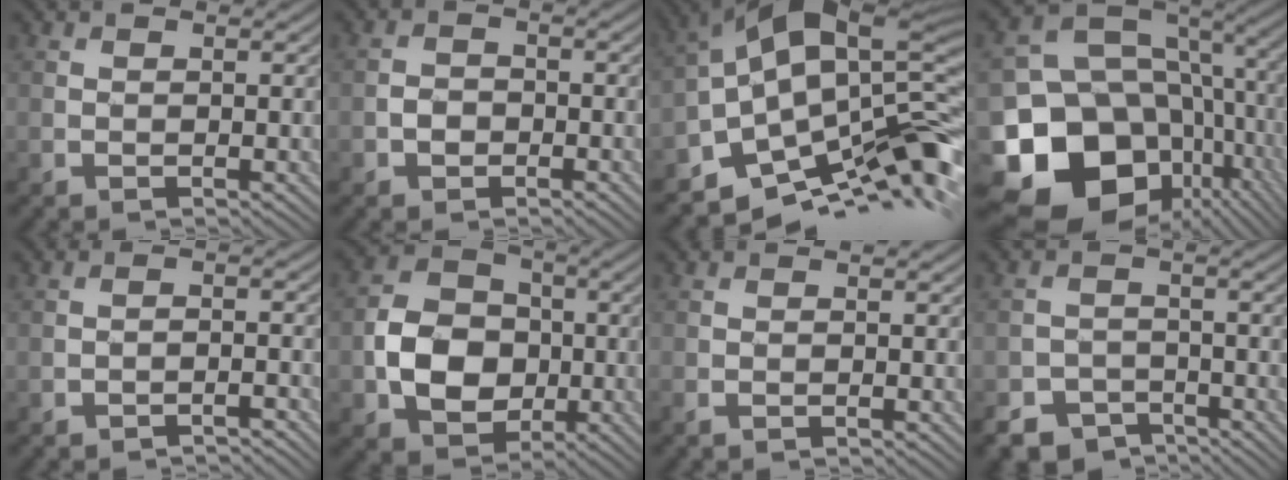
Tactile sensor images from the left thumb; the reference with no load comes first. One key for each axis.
{"total": 2.1, "fx": -1.0, "fy": 1.6, "fz": 0.9, "tx": -0.014, "ty": 0.003, "tz": -0.023}
{"total": 15.0, "fx": -4.8, "fy": 7.5, "fz": 12.0, "tx": -0.197, "ty": -0.005, "tz": -0.088}
{"total": 20.7, "fx": -6.9, "fy": 16.3, "fz": 10.8, "tx": -0.233, "ty": -0.044, "tz": -0.081}
{"total": 1.9, "fx": -1.8, "fy": 0.3, "fz": 0.7, "tx": -0.008, "ty": 0.005, "tz": -0.031}
{"total": 8.9, "fx": -1.7, "fy": 7.2, "fz": 4.9, "tx": -0.102, "ty": -0.003, "tz": -0.044}
{"total": 0.9, "fx": -0.8, "fy": 0.3, "fz": 0.4, "tx": -0.010, "ty": -0.004, "tz": -0.015}
{"total": 6.4, "fx": -5.0, "fy": 3.7, "fz": 1.6, "tx": -0.024, "ty": -0.010, "tz": -0.086}